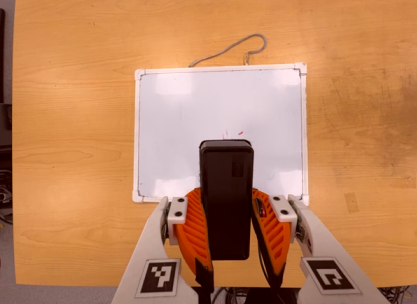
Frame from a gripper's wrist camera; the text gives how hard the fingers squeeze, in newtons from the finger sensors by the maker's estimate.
{"total": 7.9, "left": 6.6, "right": 9.2}